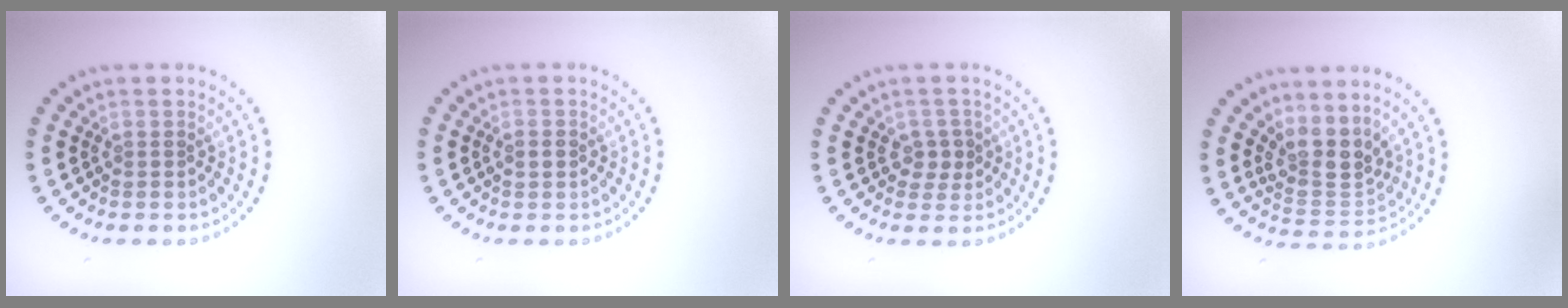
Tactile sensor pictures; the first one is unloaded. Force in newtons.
{"total": 1.5, "press": 1.5, "slide": 0.1}
{"total": 1.9, "press": 1.7, "slide": 0.7}
{"total": 3.7, "press": 2.9, "slide": 2.3}